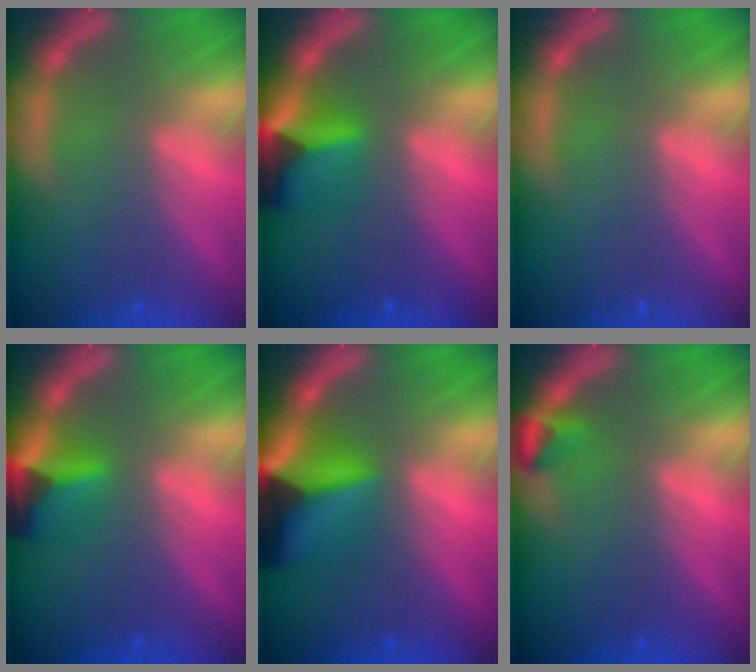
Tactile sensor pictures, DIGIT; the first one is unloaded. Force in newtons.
{"total": 4.9}
{"total": 0.0}
{"total": 3.9}
{"total": 9.0}
{"total": 1.5}